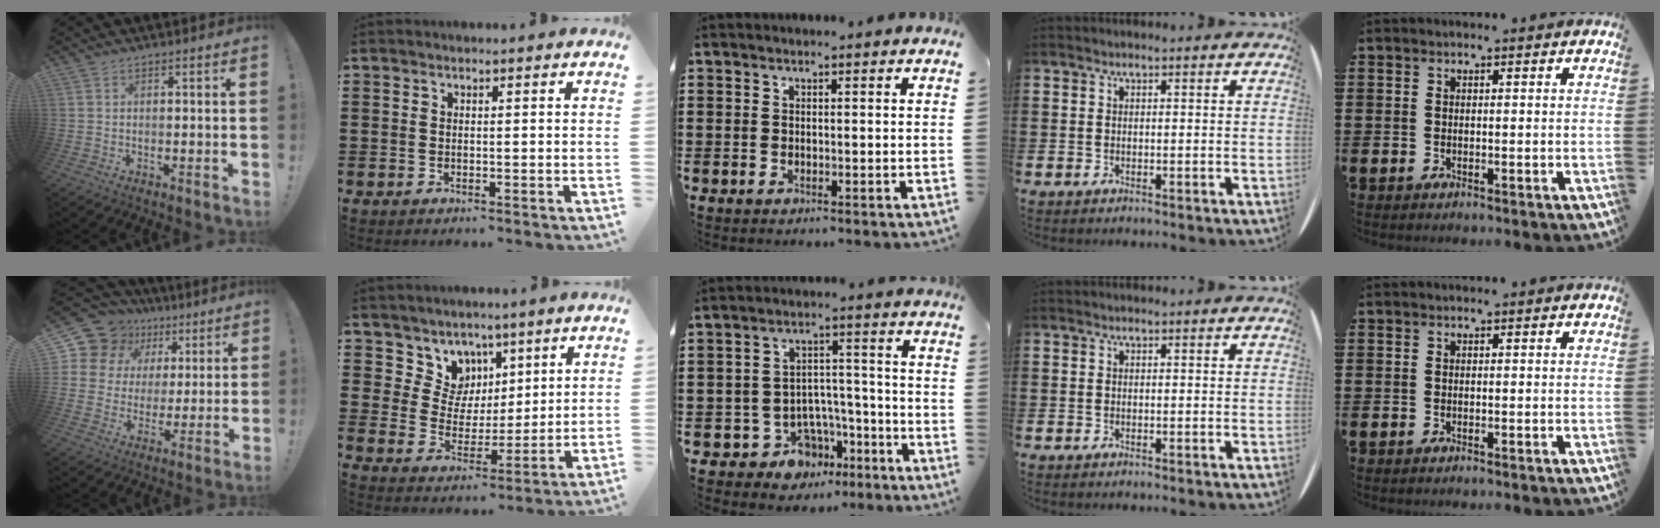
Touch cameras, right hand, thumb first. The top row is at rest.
{"thumb": {"total": 14.0, "force": [6.9, 11.1, 5.0], "torque": [-0.089, -0.041, 0.147]}, "index": {"total": 7.1, "force": [4.1, 5.8, 0.5], "torque": [-0.056, -0.020, 0.078]}, "middle": {"total": 7.4, "force": [-5.1, 5.1, 1.9], "torque": [-0.039, 0.028, -0.089]}}